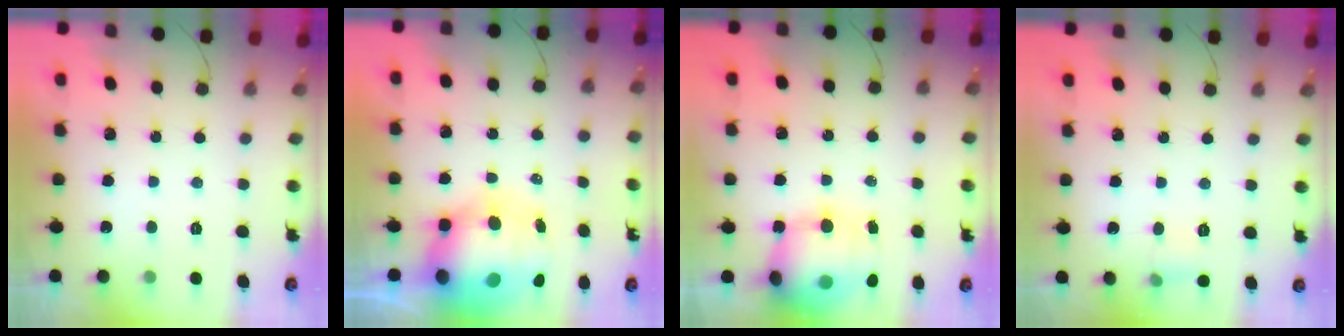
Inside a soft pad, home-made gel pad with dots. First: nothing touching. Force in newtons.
{"total": 18.2, "press": 17.6, "slide": 4.4}
{"total": 16.9, "press": 16.4, "slide": 3.9}
{"total": 5.9, "press": 5.0, "slide": 3.1}